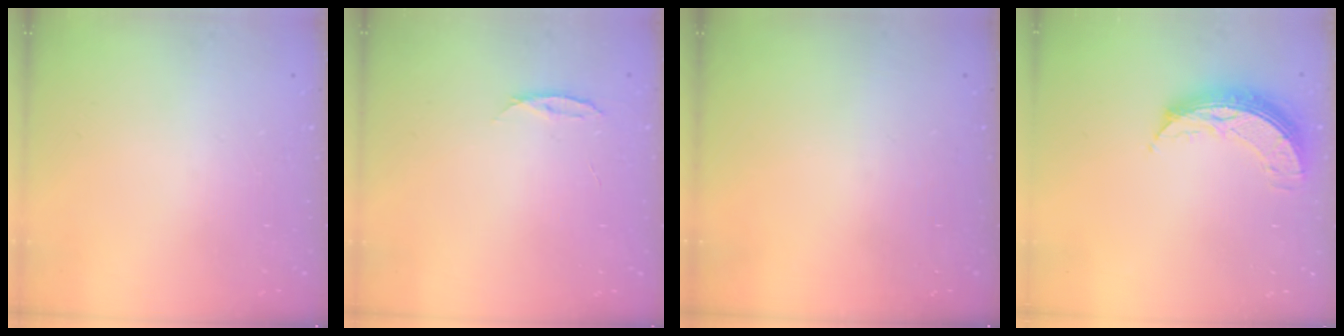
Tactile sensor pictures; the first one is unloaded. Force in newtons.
{"total": 4.0, "press": 4.0, "slide": 0.4}
{"total": 0.0}
{"total": 9.8, "press": 9.8, "slide": 0.6}